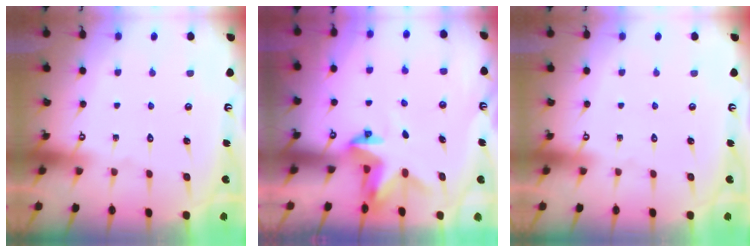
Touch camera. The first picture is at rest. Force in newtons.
{"total": 3.3, "press": 3.3, "slide": 0.2}
{"total": 0.0}